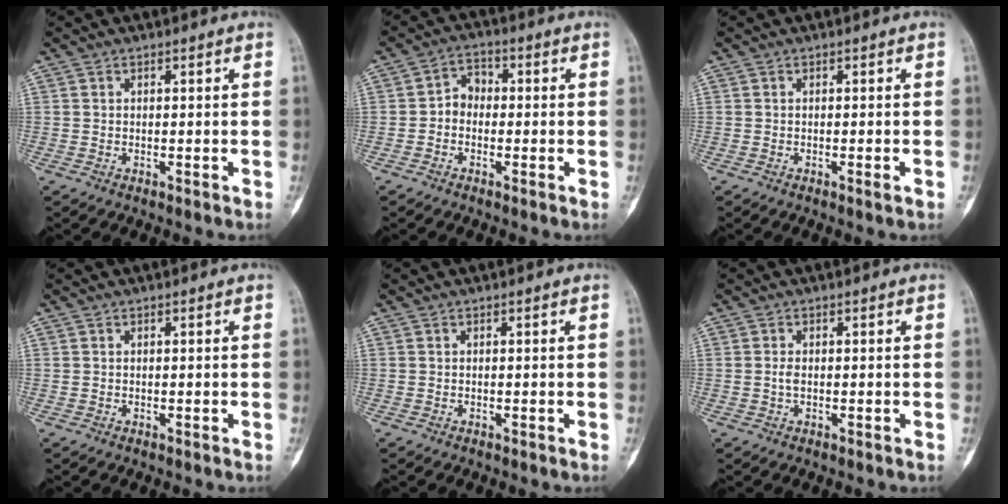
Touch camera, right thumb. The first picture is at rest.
{"total": 4.2, "force": [-0.7, 3.5, 2.2], "torque": [-0.017, 0.020, -0.026]}
{"total": 1.0, "force": [-0.5, 0.0, 0.9], "torque": [-0.014, -0.002, -0.005]}
{"total": 0.0}
{"total": 0.0}
{"total": 1.3, "force": [-0.1, 0.7, 1.1], "torque": [-0.023, 0.000, -0.001]}